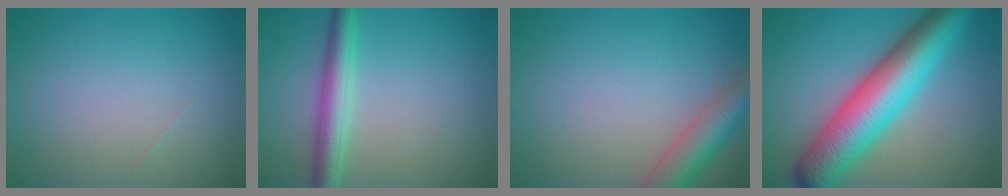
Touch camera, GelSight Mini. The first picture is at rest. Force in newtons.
{"total": 3.8, "press": 3.8, "slide": 0.1}
{"total": 5.0, "press": 5.0, "slide": 0.3}
{"total": 10.5, "press": 10.5, "slide": 0.3}